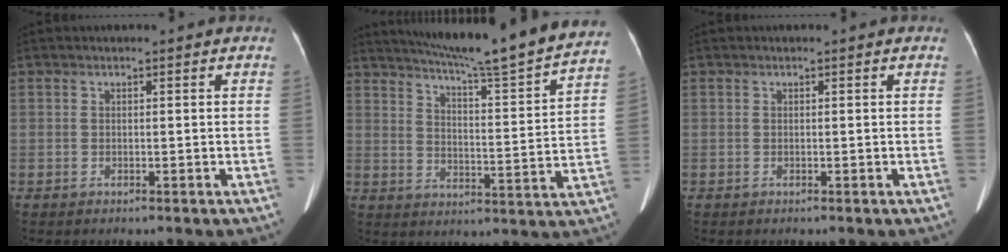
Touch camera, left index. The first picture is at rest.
{"total": 21.4, "force": [19.2, -1.2, 9.4], "torque": [-0.150, -0.048, 0.253]}
{"total": 0.0}